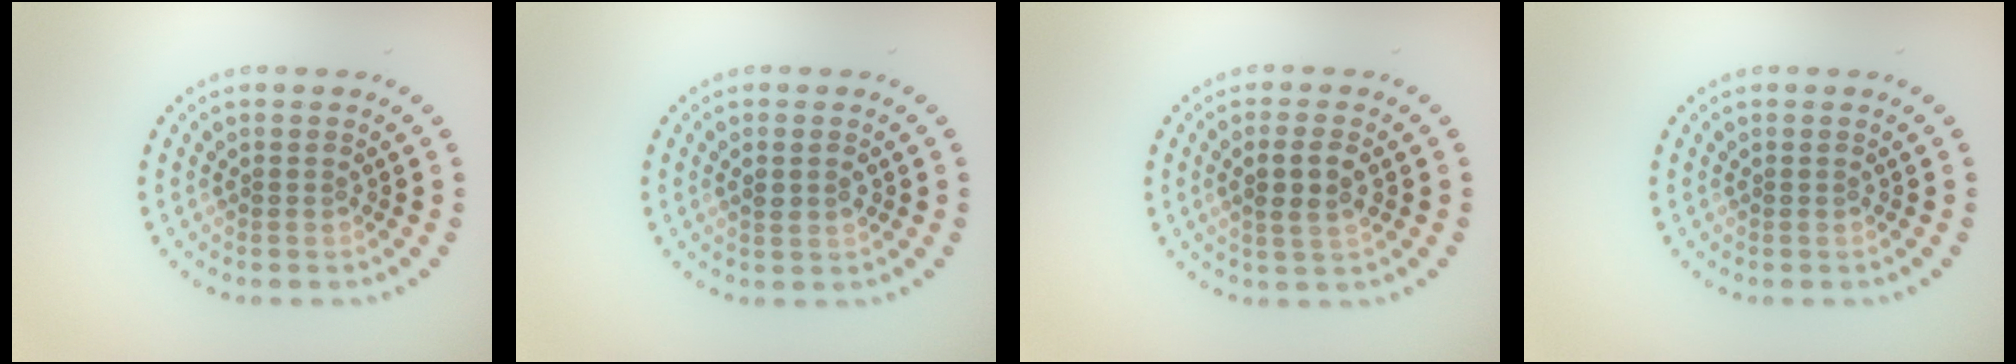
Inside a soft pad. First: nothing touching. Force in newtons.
{"total": 1.4, "press": 1.3, "slide": 0.4}
{"total": 2.7, "press": 2.5, "slide": 0.8}
{"total": 0.0}